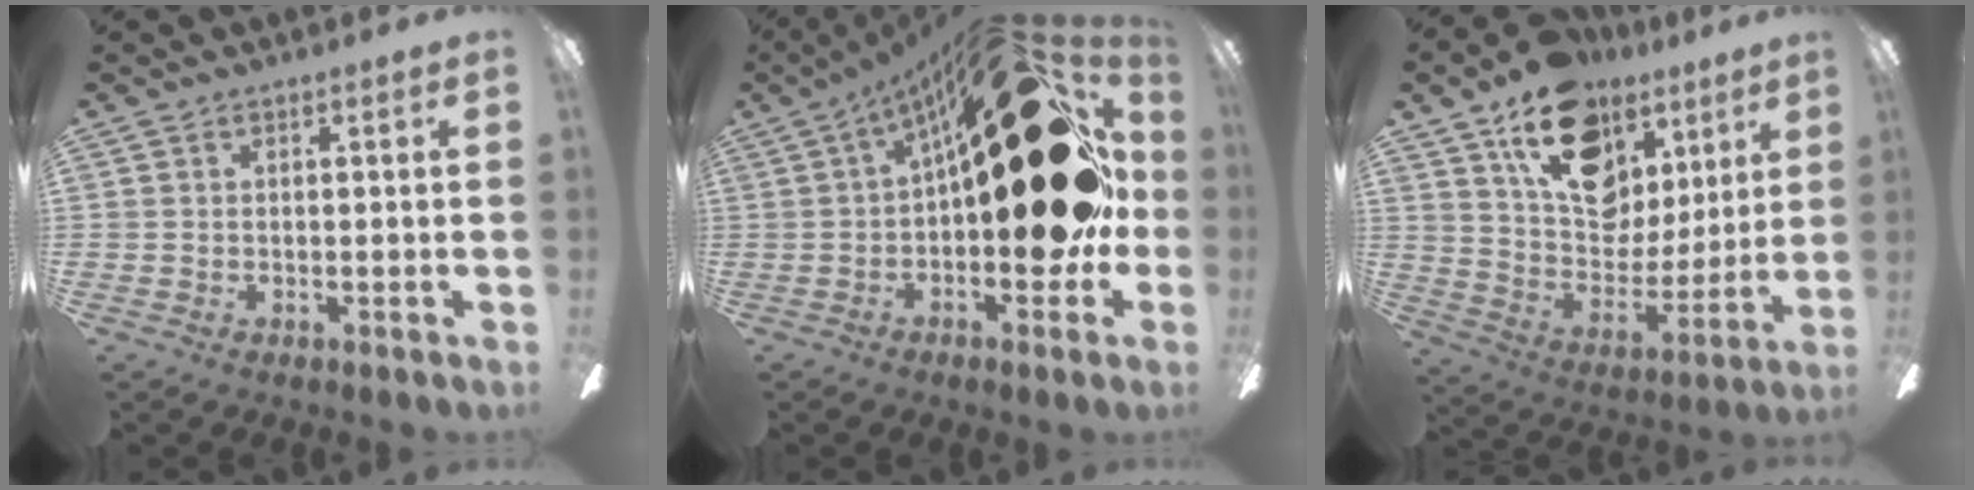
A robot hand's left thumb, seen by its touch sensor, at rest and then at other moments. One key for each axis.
{"total": 33.9, "fx": 8.5, "fy": 15.6, "fz": 28.9, "tx": -0.347, "ty": -0.051, "tz": 0.178}
{"total": 19.3, "fx": 11.6, "fy": 12.4, "fz": 9.1, "tx": -0.148, "ty": -0.063, "tz": 0.213}